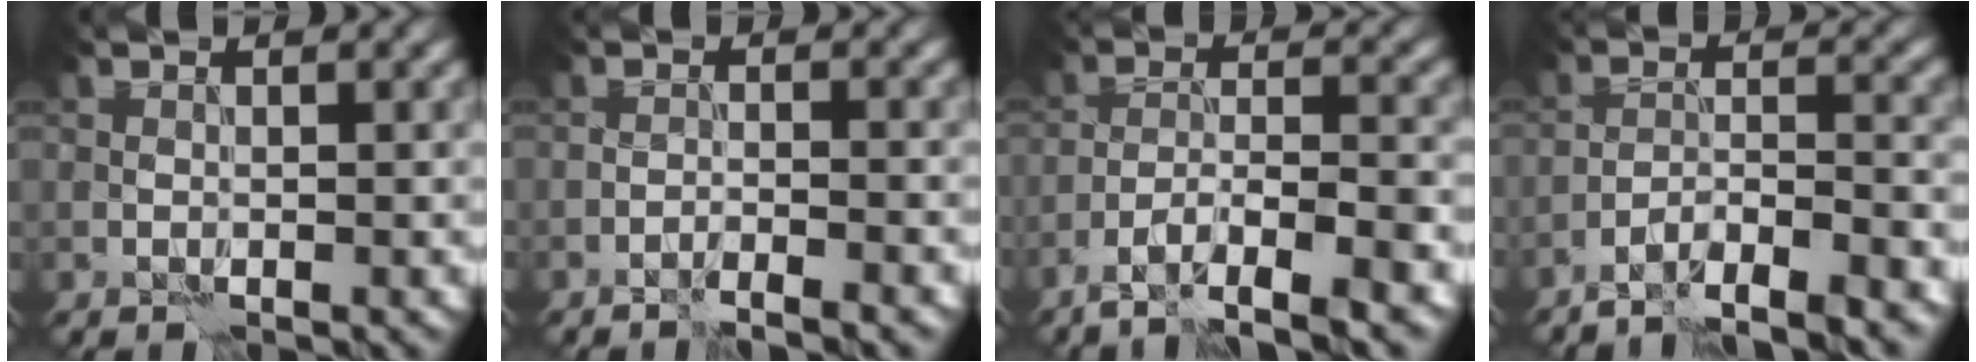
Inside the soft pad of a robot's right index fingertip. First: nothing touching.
{"total": 1.8, "force": [-1.7, -0.5, 0.6], "torque": [-0.010, 0.005, -0.034]}
{"total": 6.1, "force": [-4.6, 0.6, 4.0], "torque": [-0.060, 0.006, -0.083]}
{"total": 6.6, "force": [-5.8, 0.6, 3.2], "torque": [-0.044, 0.008, -0.099]}